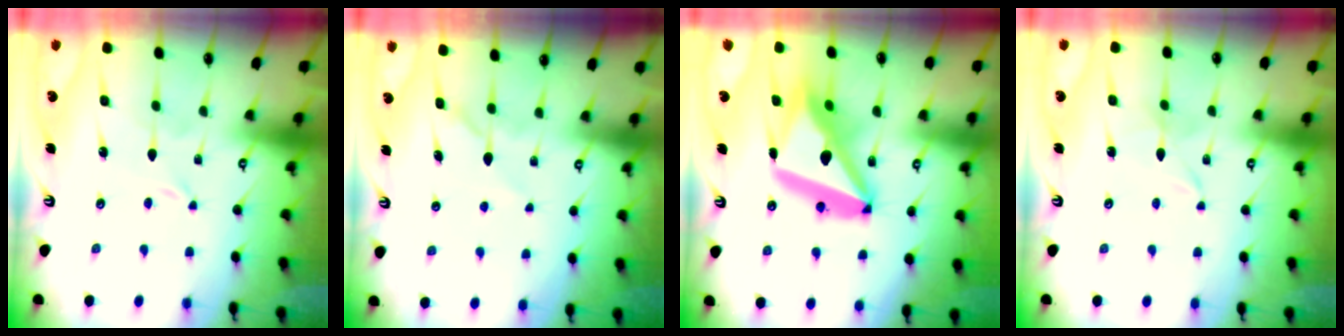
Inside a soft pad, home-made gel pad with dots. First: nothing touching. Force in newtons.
{"total": 5.0, "press": 5.0, "slide": 0.4}
{"total": 19.6, "press": 19.5, "slide": 2.3}
{"total": 1.4, "press": 1.4, "slide": 0.2}